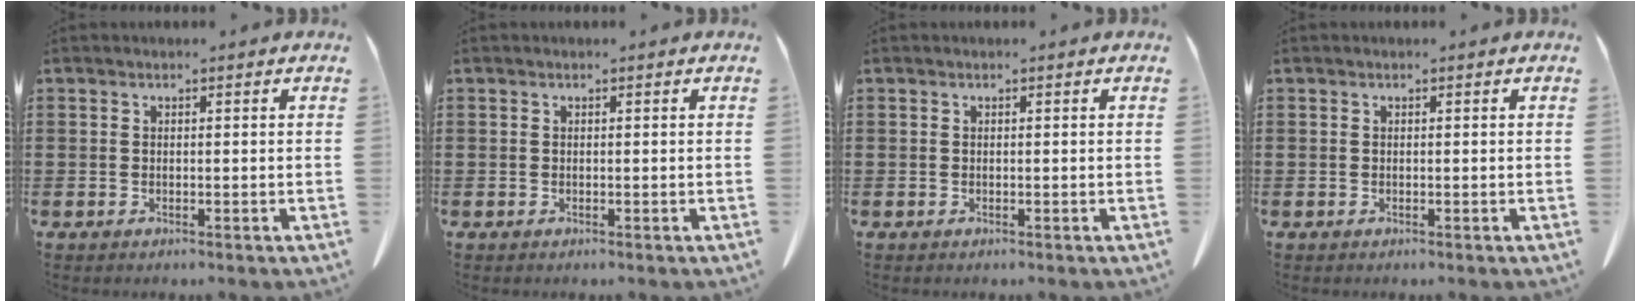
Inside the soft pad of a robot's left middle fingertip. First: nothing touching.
{"total": 0.0}
{"total": 0.0}
{"total": 0.0}